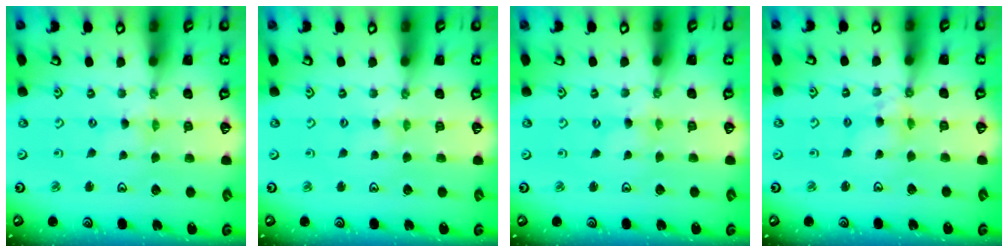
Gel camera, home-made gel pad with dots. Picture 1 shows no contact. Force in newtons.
{"total": 1.8, "press": 1.7, "slide": 0.3}
{"total": 0.0}
{"total": 5.9, "press": 5.9, "slide": 0.7}